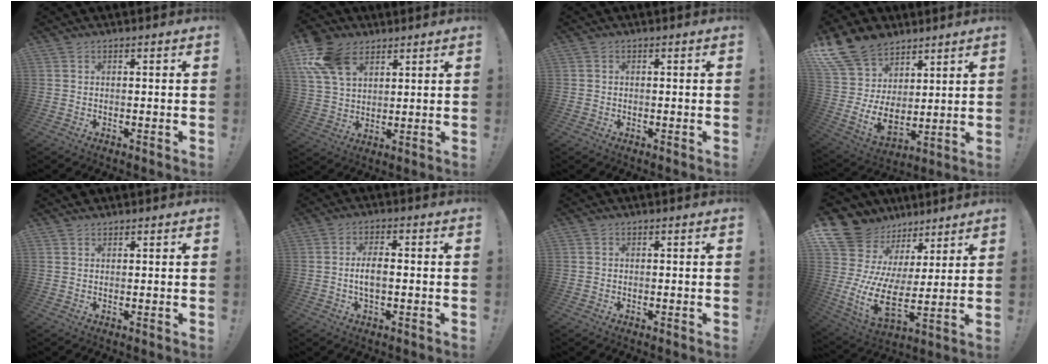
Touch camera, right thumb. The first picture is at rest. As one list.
[{"total": 15.1, "force": [7.8, 10.0, 8.1], "torque": [-0.157, -0.030, 0.150]}, {"total": 1.0, "force": [-0.3, 0.9, 0.0], "torque": [-0.004, 0.005, -0.005]}, {"total": 15.8, "force": [7.8, 11.5, 7.5], "torque": [-0.159, -0.060, 0.161]}, {"total": 1.1, "force": [1.0, 0.5, 0.1], "torque": [0.002, -0.005, 0.019]}, {"total": 5.2, "force": [-0.9, 2.1, 4.7], "torque": [-0.079, 0.003, -0.018]}, {"total": 0.8, "force": [0.1, 0.8, 0.0], "torque": [0.004, 0.001, 0.002]}, {"total": 14.1, "force": [3.8, 9.7, 9.5], "torque": [-0.212, -0.060, 0.079]}]